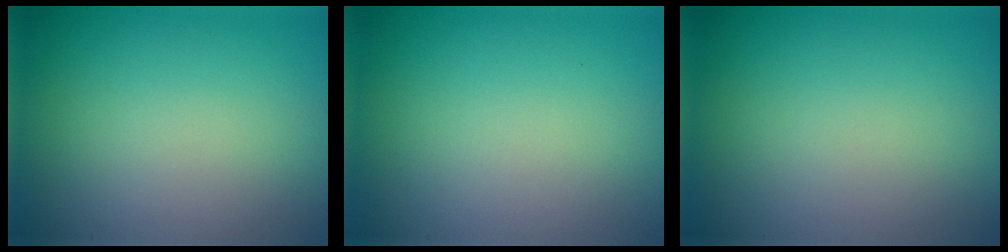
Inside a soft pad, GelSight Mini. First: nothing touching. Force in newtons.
{"total": 0.0}
{"total": 0.0}